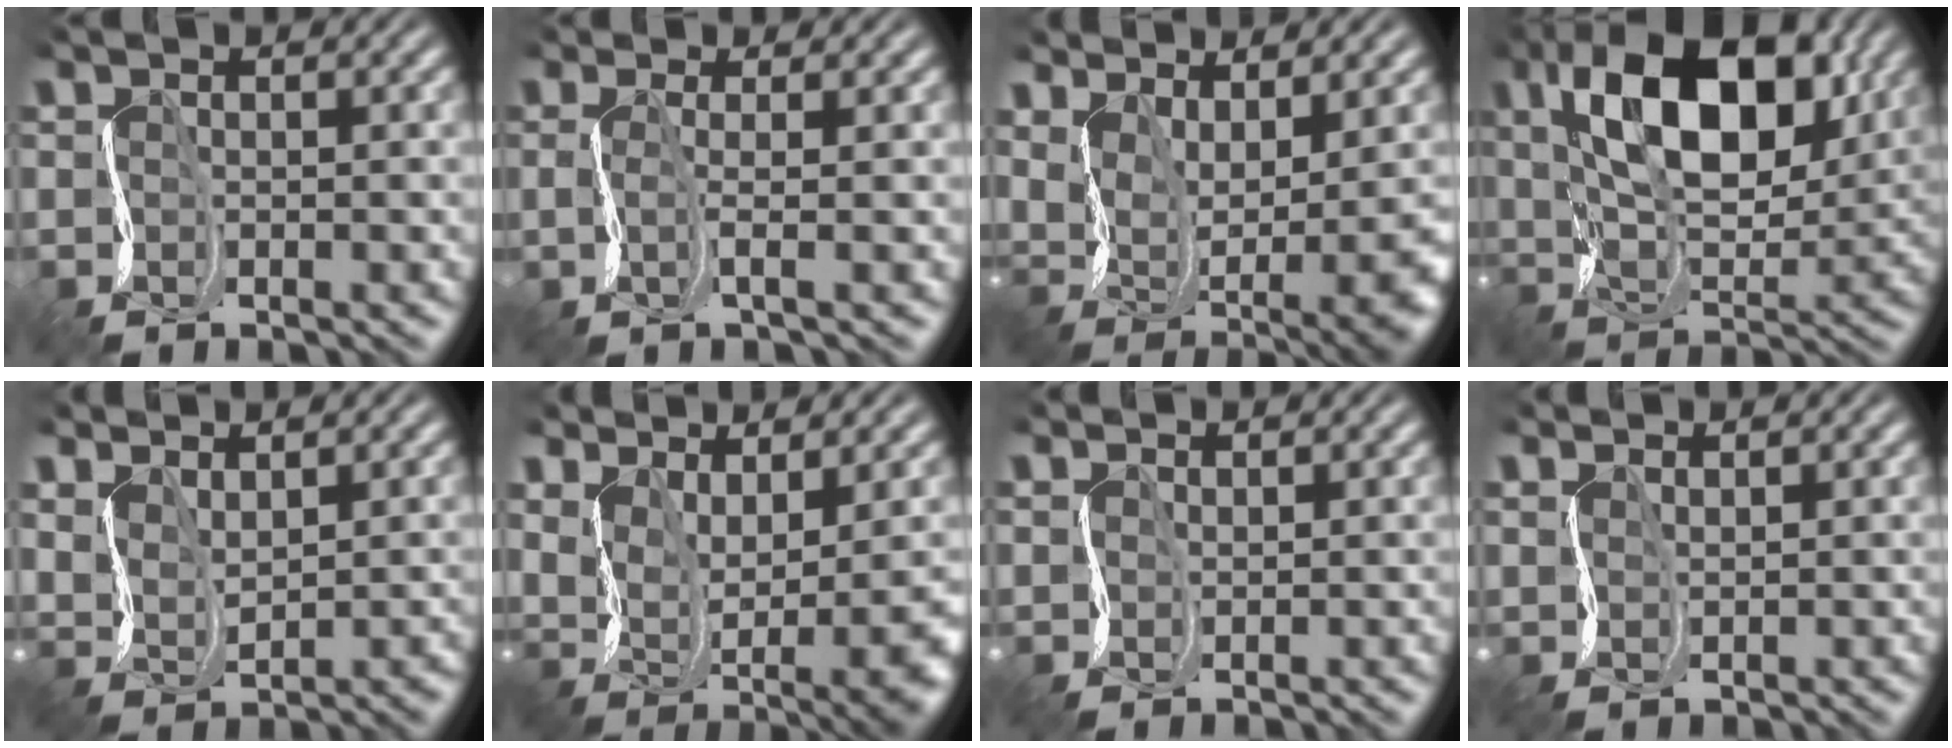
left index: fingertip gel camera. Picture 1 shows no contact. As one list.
[{"total": 1.5, "force": [0.4, 0.0, 1.4], "torque": [-0.032, -0.001, 0.006]}, {"total": 7.0, "force": [2.4, 3.1, 5.8], "torque": [-0.121, -0.015, 0.058]}, {"total": 12.5, "force": [5.4, 6.2, 9.5], "torque": [-0.160, 0.009, 0.091]}, {"total": 2.6, "force": [2.1, 1.3, 0.8], "torque": [-0.030, -0.002, 0.050]}, {"total": 6.2, "force": [1.9, 2.6, 5.4], "torque": [-0.109, -0.015, 0.047]}, {"total": 1.1, "force": [1.0, 0.3, -0.4], "torque": [0.004, 0.004, 0.021]}, {"total": 1.5, "force": [1.4, 0.1, -0.4], "torque": [0.003, 0.003, 0.034]}]